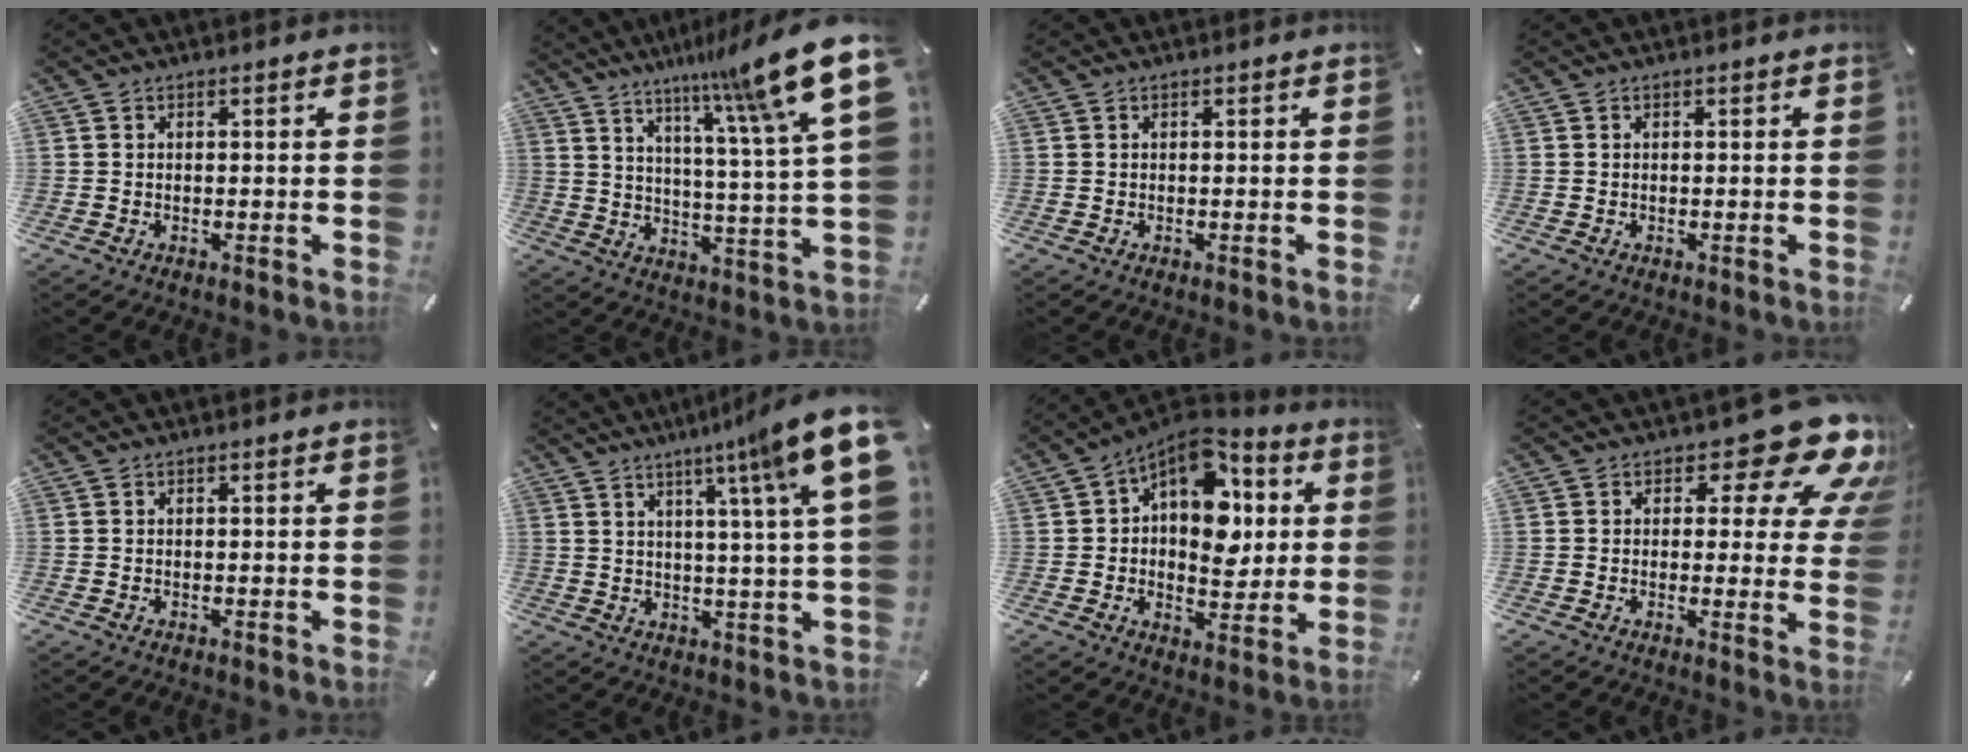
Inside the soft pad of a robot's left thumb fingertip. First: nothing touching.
{"total": 19.0, "force": [11.9, 1.9, 14.6], "torque": [-0.231, -0.073, 0.178]}
{"total": 0.0}
{"total": 0.0}
{"total": 0.0}
{"total": 14.6, "force": [7.1, 0.5, 12.8], "torque": [-0.202, -0.040, 0.104]}
{"total": 14.4, "force": [4.8, 9.9, 9.3], "torque": [-0.126, -0.039, 0.090]}
{"total": 15.5, "force": [8.5, 6.8, 10.9], "torque": [-0.139, -0.057, 0.140]}